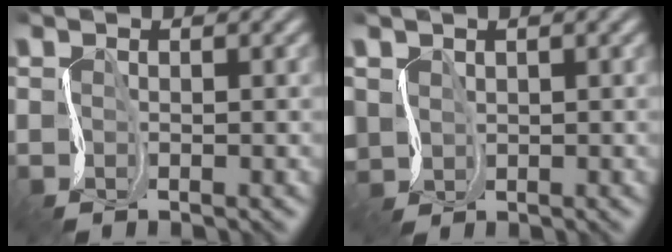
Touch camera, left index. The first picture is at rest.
{"total": 2.5, "force": [0.6, 2.2, 1.2], "torque": [-0.034, -0.009, 0.015]}